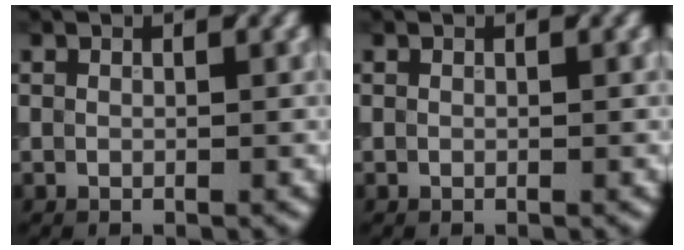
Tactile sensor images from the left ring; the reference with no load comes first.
{"total": 0.0}